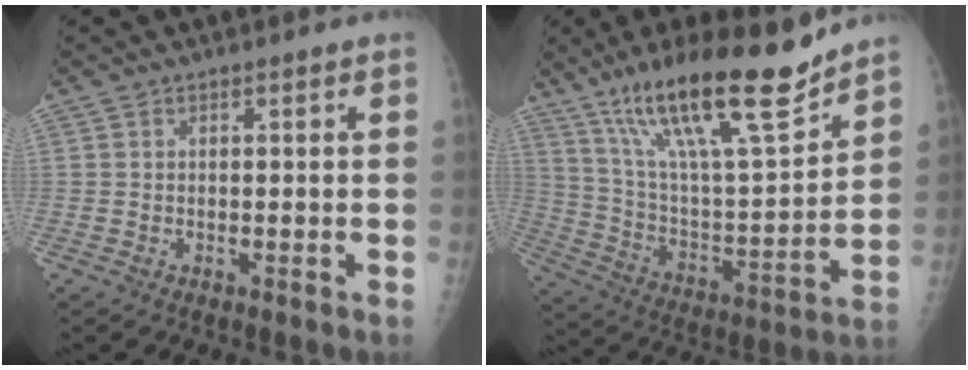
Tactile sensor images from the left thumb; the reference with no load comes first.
{"total": 22.9, "force": [16.3, 4.3, 15.4], "torque": [-0.242, -0.072, 0.287]}